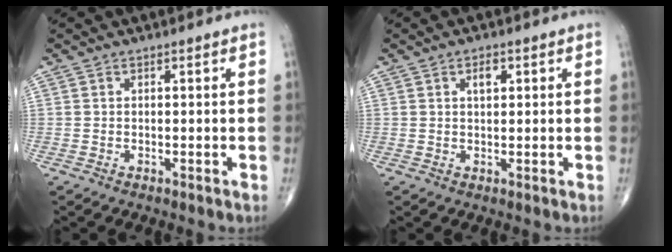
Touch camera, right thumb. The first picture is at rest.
{"total": 2.5, "force": [1.0, 1.2, 1.9], "torque": [-0.027, -0.003, 0.015]}